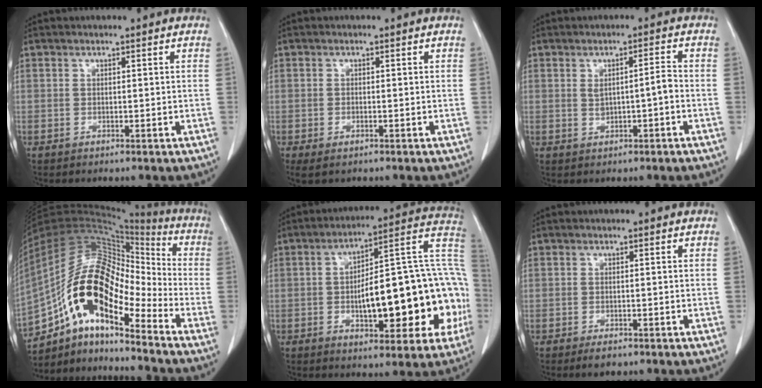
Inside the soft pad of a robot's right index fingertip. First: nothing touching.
{"total": 2.3, "force": [-1.4, 1.0, 1.6], "torque": [-0.032, -0.005, -0.016]}
{"total": 3.4, "force": [-0.2, 0.8, 3.3], "torque": [-0.059, 0.011, 0.003]}
{"total": 19.1, "force": [-10.6, 6.5, 14.5], "torque": [-0.277, 0.048, -0.185]}
{"total": 24.5, "force": [-3.6, 7.2, 23.1], "torque": [-0.265, 0.046, -0.037]}
{"total": 2.0, "force": [-1.4, 0.8, 1.1], "torque": [-0.020, -0.002, -0.018]}